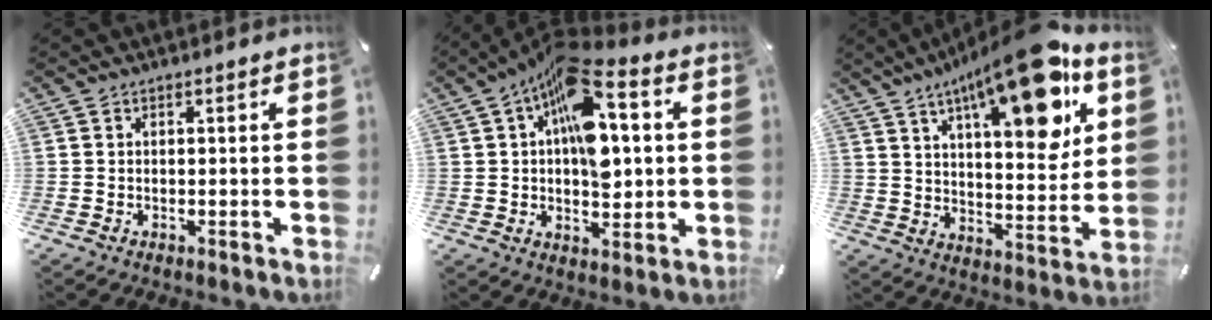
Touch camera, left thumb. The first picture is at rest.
{"total": 16.5, "force": [4.7, 9.0, 12.9], "torque": [-0.192, -0.026, 0.078]}
{"total": 22.9, "force": [13.1, 7.8, 17.1], "torque": [-0.244, -0.079, 0.206]}